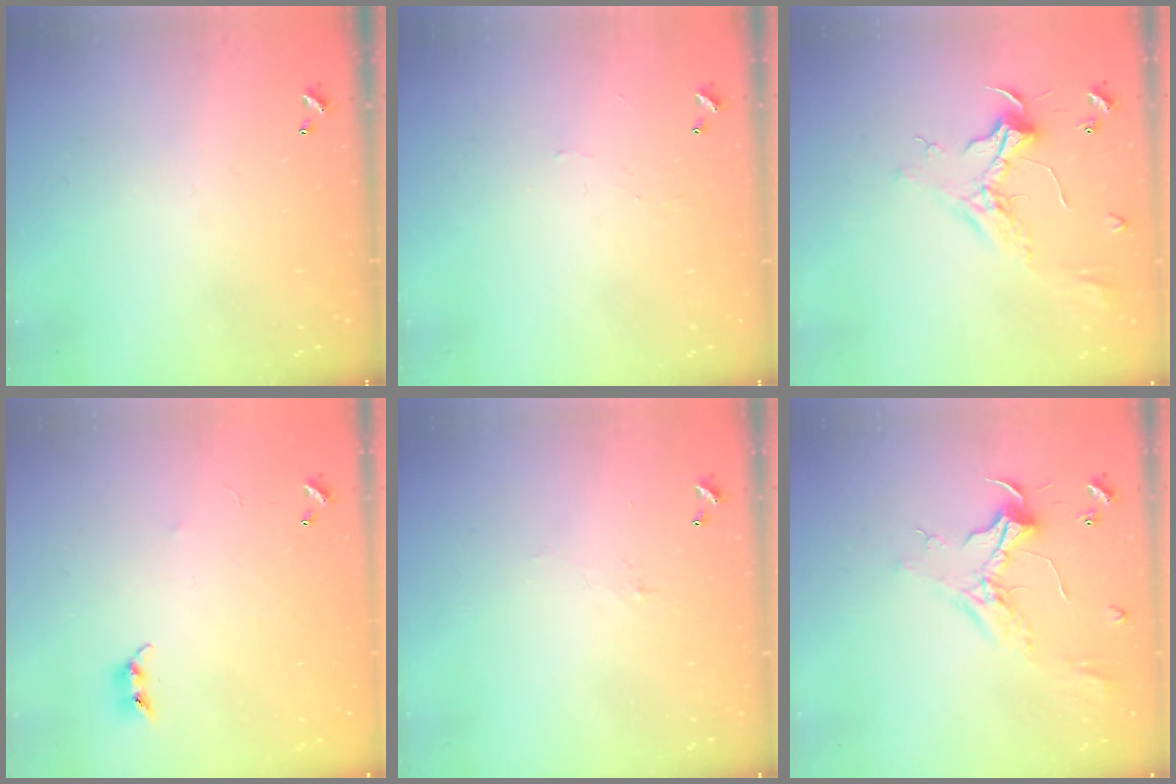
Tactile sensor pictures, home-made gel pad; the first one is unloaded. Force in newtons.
{"total": 2.1, "press": 2.1, "slide": 0.6}
{"total": 2.5, "press": 2.3, "slide": 0.8}
{"total": 6.5, "press": 6.5, "slide": 0.4}
{"total": 1.5, "press": 1.3, "slide": 0.6}
{"total": 2.4, "press": 2.3, "slide": 0.7}